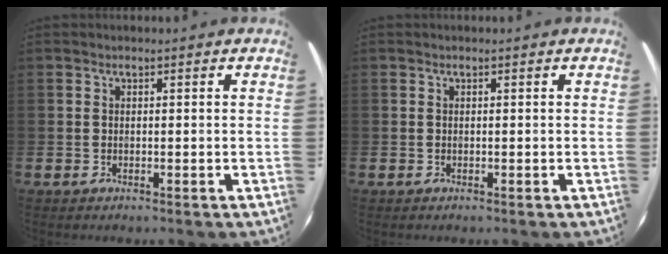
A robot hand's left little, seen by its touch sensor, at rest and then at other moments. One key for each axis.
{"total": 0.0}